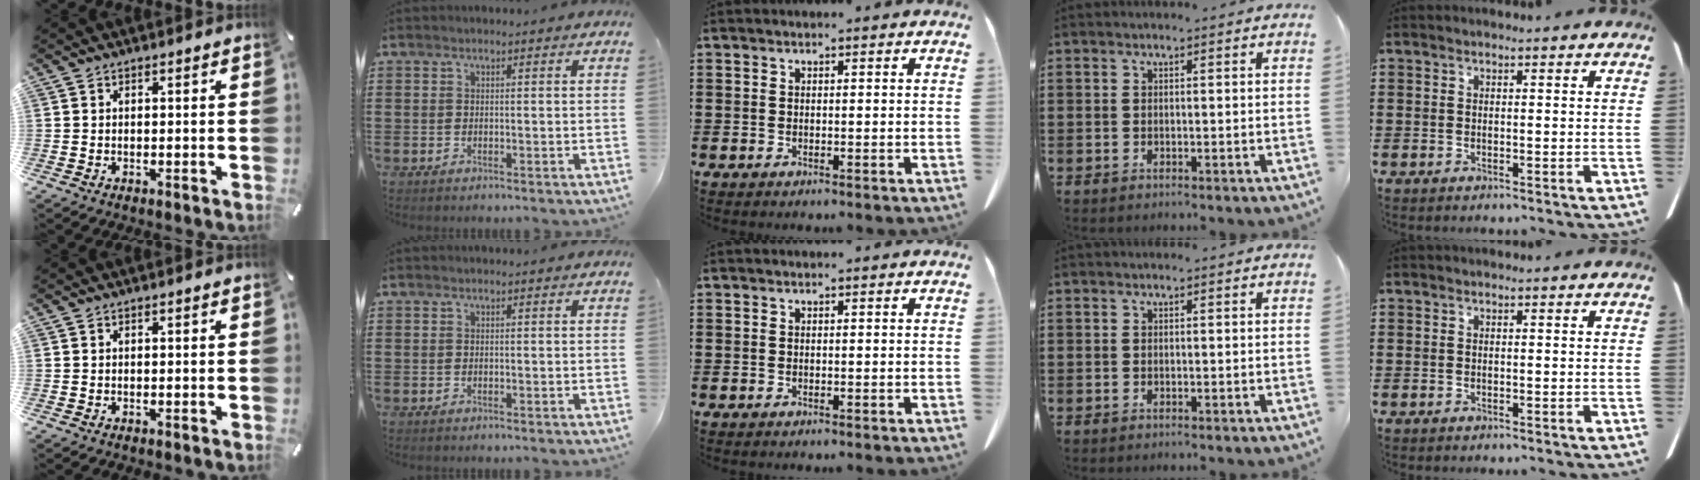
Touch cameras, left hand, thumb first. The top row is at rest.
{}